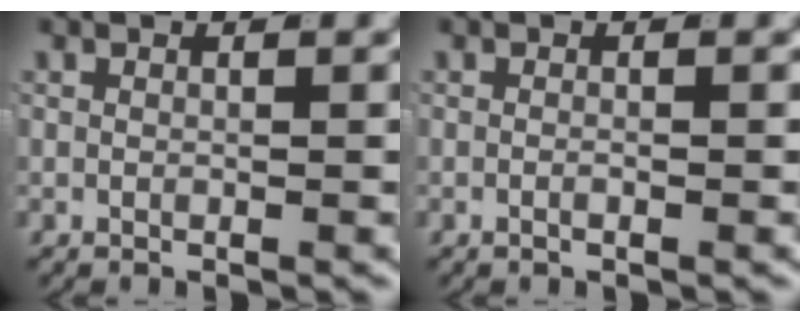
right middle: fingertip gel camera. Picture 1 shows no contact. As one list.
[{"total": 0.6, "force": [-0.5, 0.2, 0.3], "torque": [-0.007, 0.001, -0.010]}]